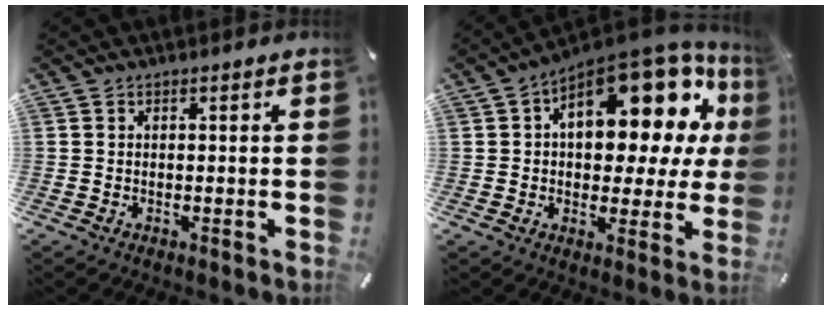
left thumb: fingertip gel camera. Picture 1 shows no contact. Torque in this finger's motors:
{"motor_torque": [2.07, 2.13, 2.02, -0.75, 0.51]}